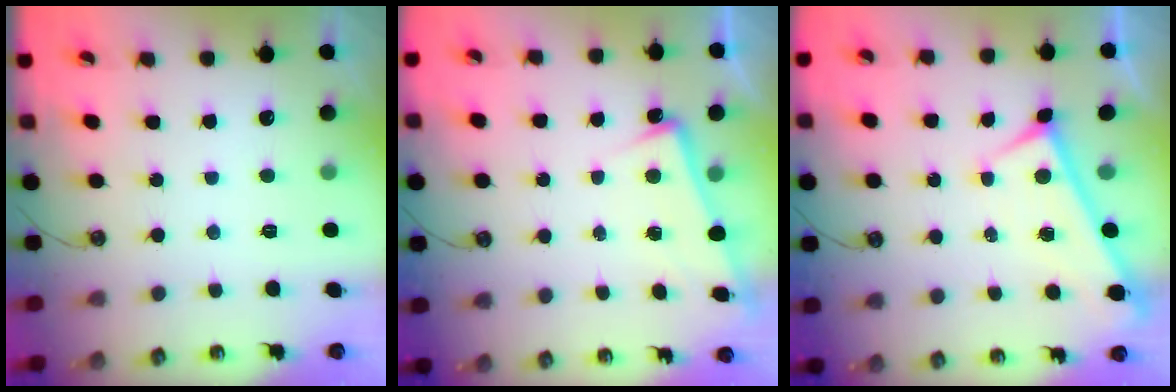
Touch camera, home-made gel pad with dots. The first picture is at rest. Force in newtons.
{"total": 5.9, "press": 5.8, "slide": 0.6}
{"total": 0.0}